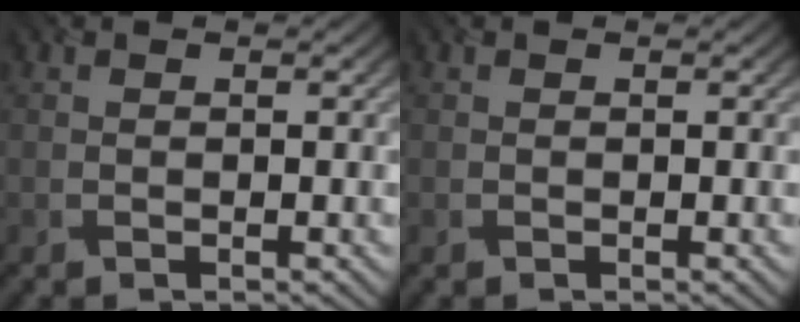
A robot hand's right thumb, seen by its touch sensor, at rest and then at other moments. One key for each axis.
{"total": 0.0}